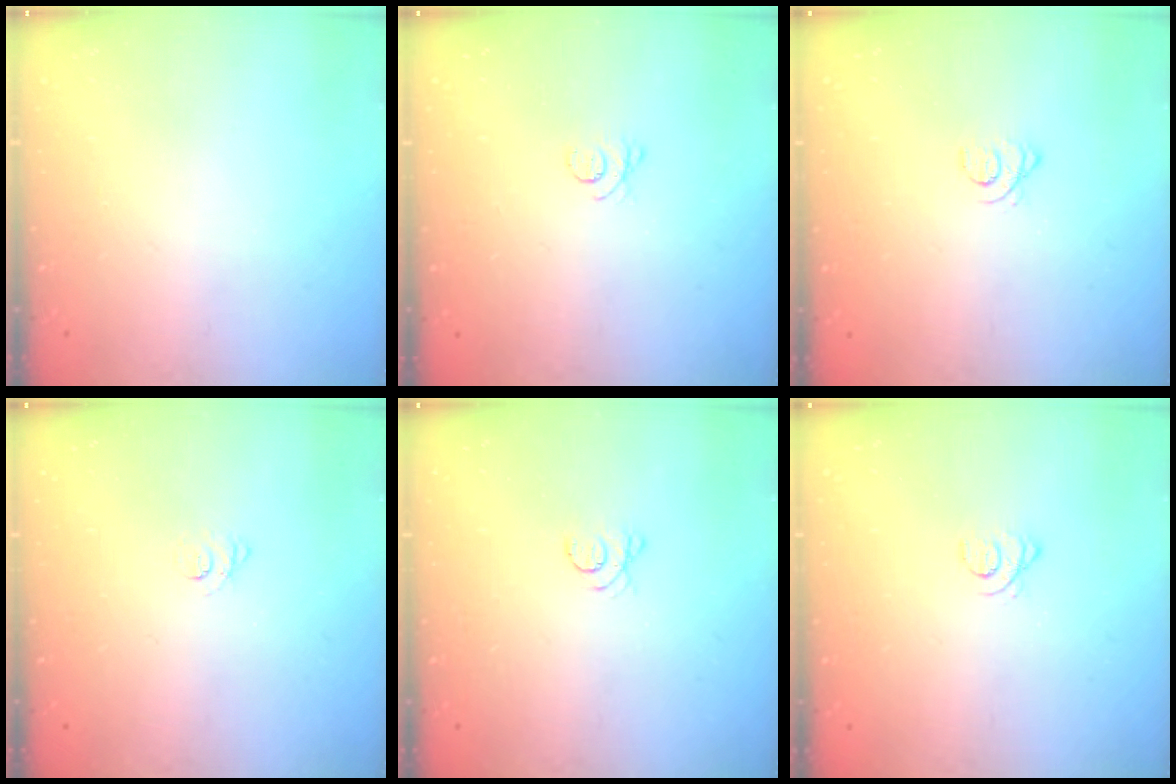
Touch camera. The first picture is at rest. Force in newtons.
{"total": 2.6, "press": 2.6, "slide": 0.3}
{"total": 1.2, "press": 1.2, "slide": 0.1}
{"total": 2.2, "press": 2.2, "slide": 0.3}
{"total": 3.7, "press": 3.7, "slide": 0.5}
{"total": 1.2, "press": 1.2, "slide": 0.1}